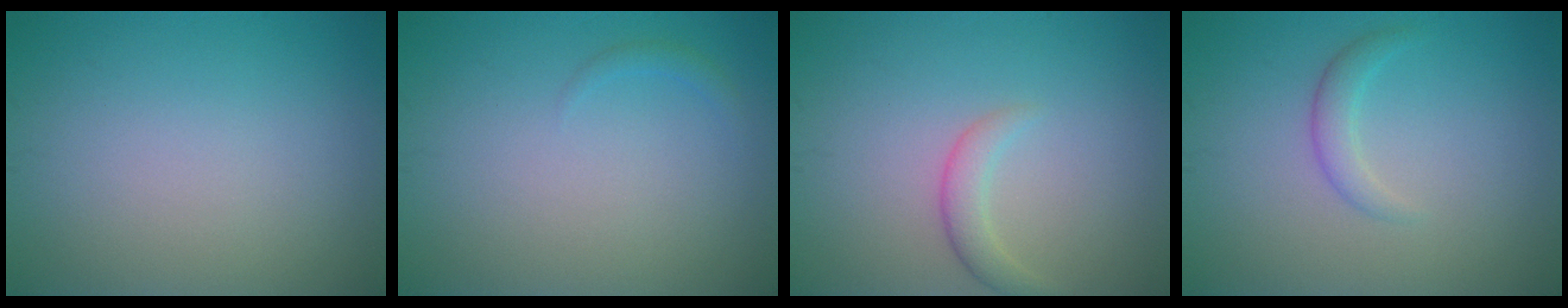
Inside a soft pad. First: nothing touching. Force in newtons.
{"total": 0.7, "press": 0.7, "slide": 0.1}
{"total": 1.9, "press": 1.9, "slide": 0.0}
{"total": 1.6, "press": 1.6, "slide": 0.1}